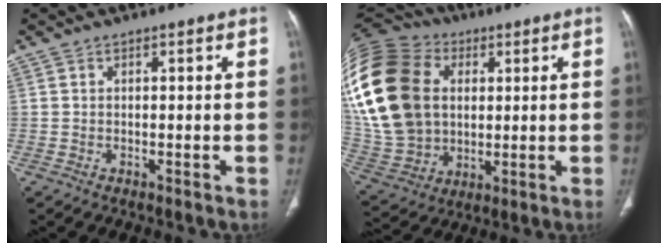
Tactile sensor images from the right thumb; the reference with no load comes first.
{"total": 31.5, "force": [6.3, 23.4, 20.1], "torque": [-0.459, 0.040, 0.134]}